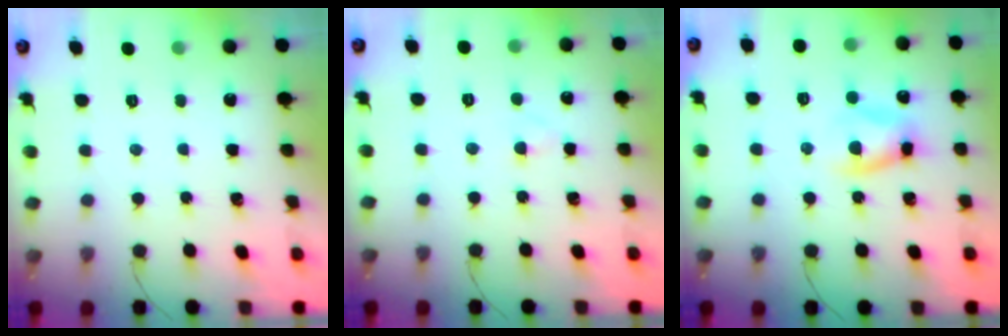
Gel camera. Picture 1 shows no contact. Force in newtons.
{"total": 1.6, "press": 1.4, "slide": 0.9}
{"total": 8.0, "press": 7.8, "slide": 1.4}